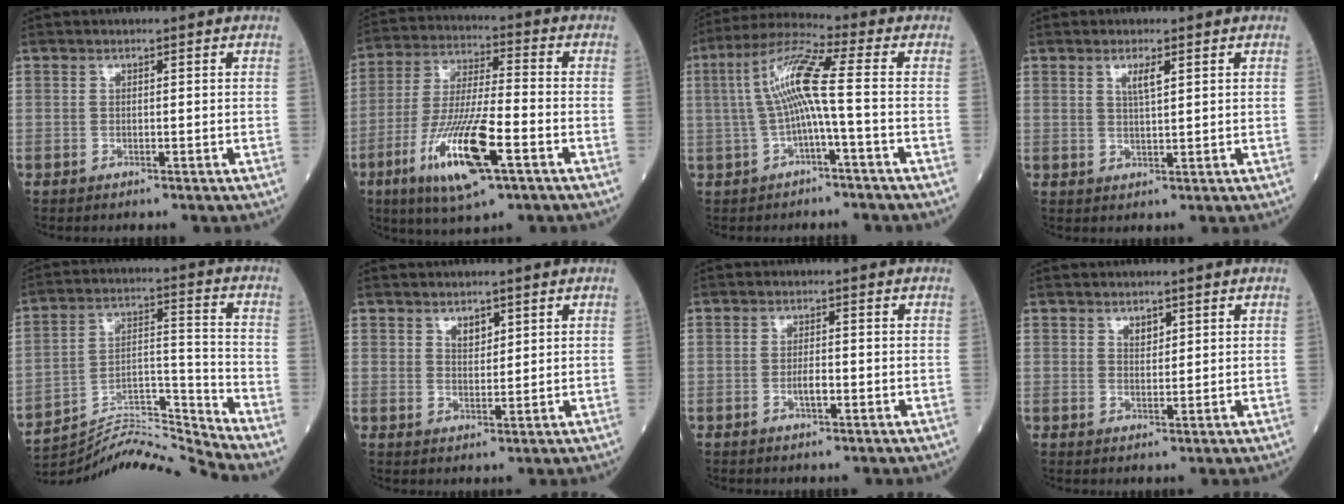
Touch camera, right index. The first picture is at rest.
{"total": 14.9, "force": [-6.3, 2.4, 13.3], "torque": [-0.268, -0.022, -0.112]}
{"total": 9.0, "force": [-0.4, -0.2, 9.0], "torque": [-0.180, 0.030, -0.009]}
{"total": 2.6, "force": [1.3, 0.3, 2.3], "torque": [-0.046, -0.001, 0.023]}
{"total": 13.6, "force": [-13.2, -3.4, 0.3], "torque": [-0.007, 0.044, -0.230]}
{"total": 2.5, "force": [1.6, 1.3, 1.4], "torque": [-0.026, -0.002, 0.031]}
{"total": 2.1, "force": [-0.7, 0.5, 1.9], "torque": [-0.032, 0.002, -0.012]}
{"total": 1.8, "force": [1.1, 0.9, 1.0], "torque": [-0.019, -0.001, 0.022]}